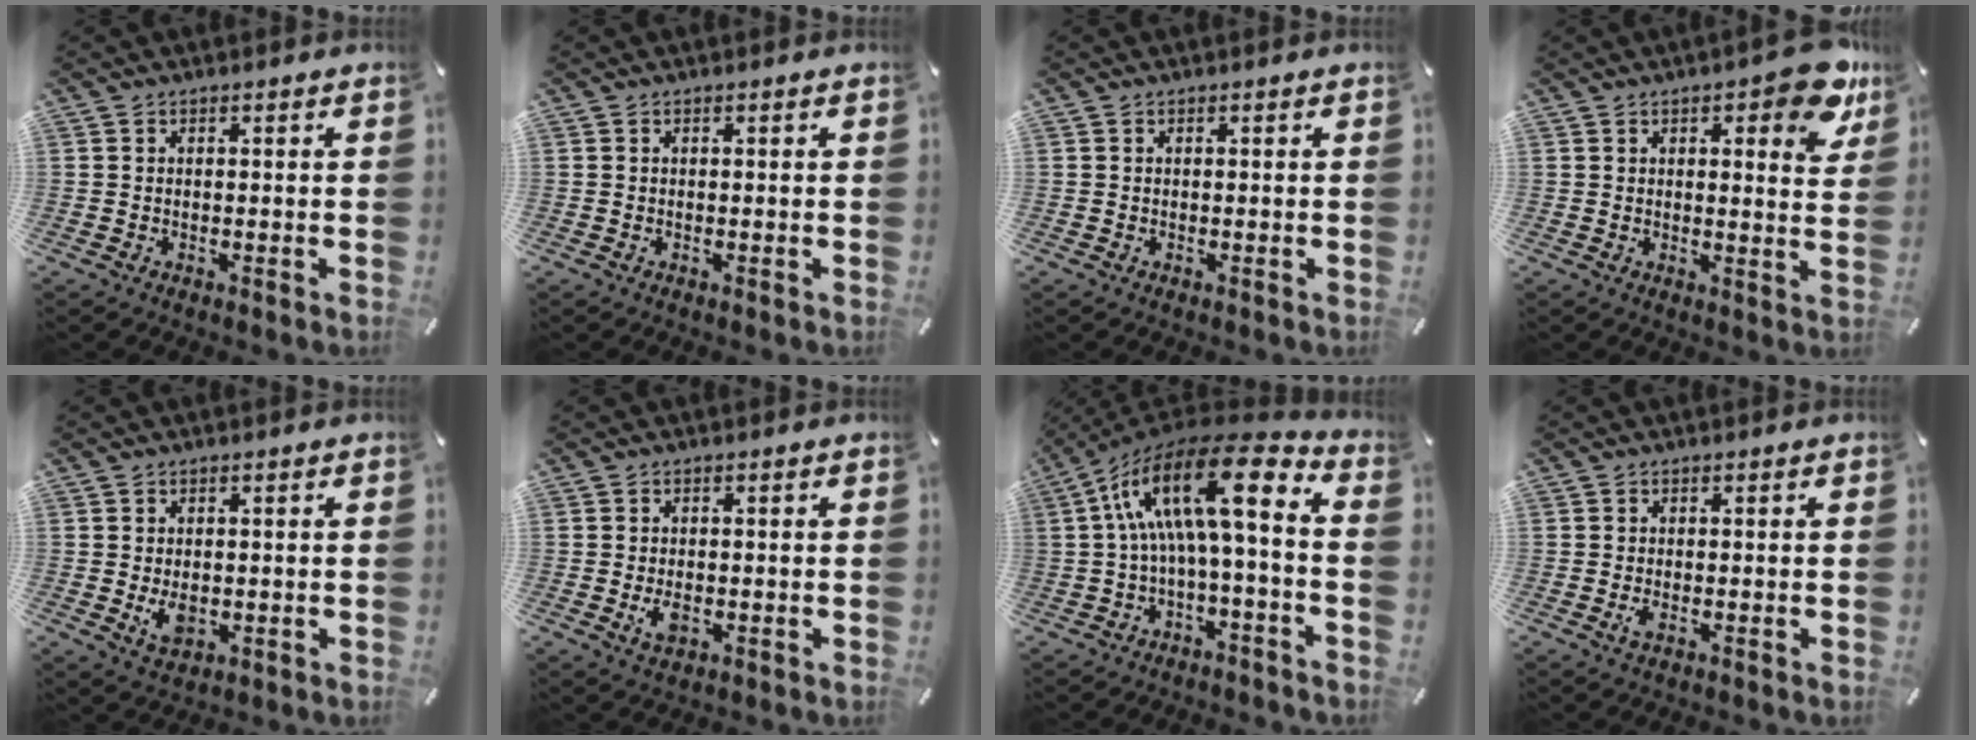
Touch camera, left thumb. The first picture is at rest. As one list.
[{"total": 0.0}, {"total": 0.0}, {"total": 9.2, "force": [5.2, 3.1, 7.0], "torque": [-0.076, -0.030, 0.081]}, {"total": 4.1, "force": [-0.3, 2.9, 2.9], "torque": [-0.049, -0.007, -0.009]}, {"total": 3.1, "force": [-0.7, 1.9, 2.3], "torque": [-0.055, -0.004, -0.013]}, {"total": 18.0, "force": [2.8, 5.4, 16.9], "torque": [-0.312, -0.019, 0.039]}, {"total": 1.7, "force": [-0.4, 0.7, 1.5], "torque": [-0.033, -0.004, -0.008]}]